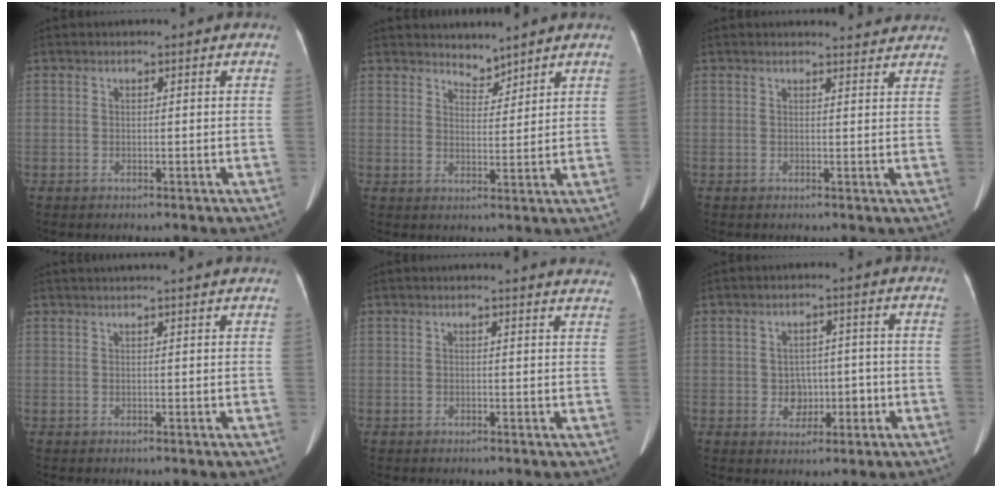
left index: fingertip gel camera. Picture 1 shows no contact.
{"total": 3.0, "force": [3.0, 0.6, 0.0], "torque": [-0.002, 0.003, 0.055]}
{"total": 4.9, "force": [4.8, 0.9, 0.6], "torque": [-0.006, 0.004, 0.044]}
{"total": 6.2, "force": [5.5, -0.8, 2.6], "torque": [-0.031, 0.031, 0.064]}
{"total": 10.1, "force": [9.8, 0.5, 2.5], "torque": [-0.016, -0.020, 0.083]}
{"total": 4.3, "force": [-1.0, 3.5, 2.4], "torque": [-0.033, 0.013, -0.006]}